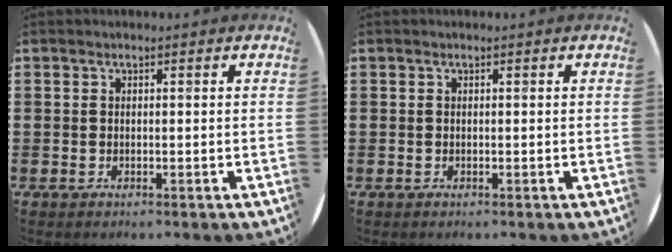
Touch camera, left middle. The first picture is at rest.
{"total": 0.0}